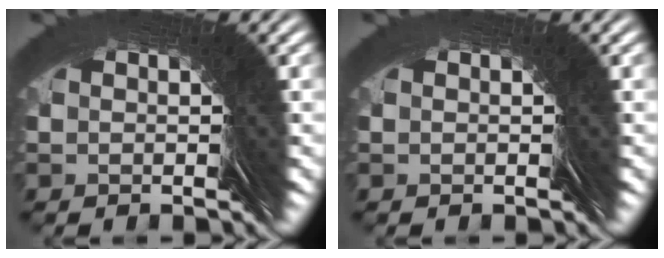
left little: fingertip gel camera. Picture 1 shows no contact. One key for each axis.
{"total": 0.0}